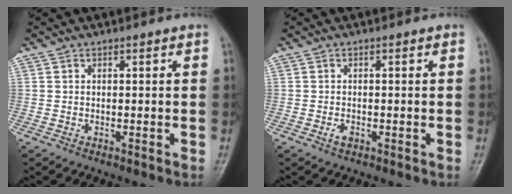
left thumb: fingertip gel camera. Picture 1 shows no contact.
{"total": 1.4, "force": [-0.6, 0.8, 1.0], "torque": [-0.017, 0.001, -0.013]}